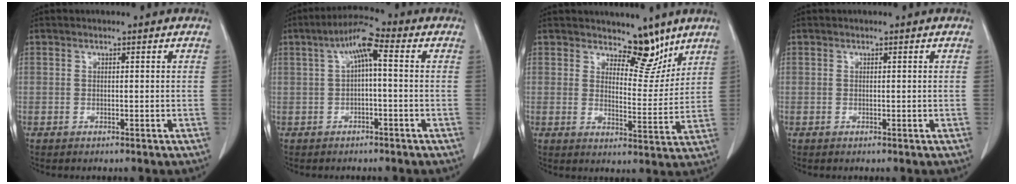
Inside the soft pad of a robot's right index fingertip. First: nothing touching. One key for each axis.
{"total": 6.0, "fx": 1.1, "fy": 1.2, "fz": 5.8, "tx": -0.108, "ty": 0.027, "tz": 0.016}
{"total": 6.8, "fx": 5.5, "fy": 2.7, "fz": 2.9, "tx": -0.025, "ty": -0.015, "tz": 0.086}
{"total": 0.0}